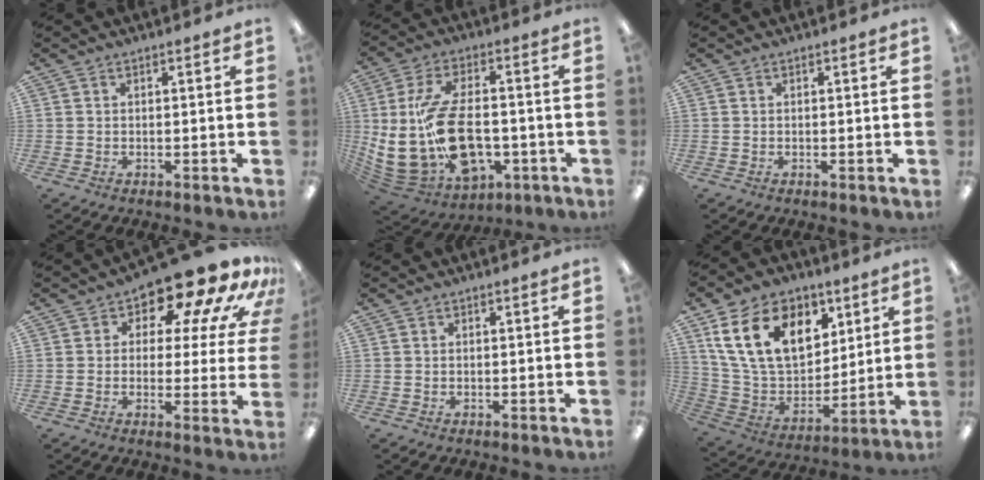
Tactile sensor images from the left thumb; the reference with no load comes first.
{"total": 22.1, "force": [-2.4, 12.9, 17.8], "torque": [-0.364, -0.002, -0.028]}
{"total": 0.0}
{"total": 13.2, "force": [9.4, 5.4, 7.6], "torque": [-0.120, -0.069, 0.157]}
{"total": 0.0}
{"total": 20.7, "force": [9.3, 13.6, 12.5], "torque": [-0.241, -0.013, 0.171]}